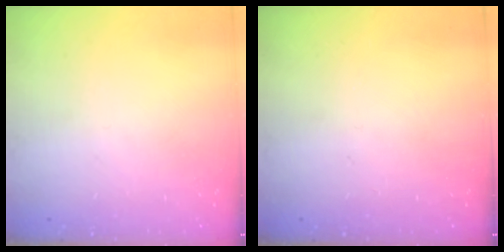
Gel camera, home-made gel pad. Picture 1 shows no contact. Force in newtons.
{"total": 0.0}